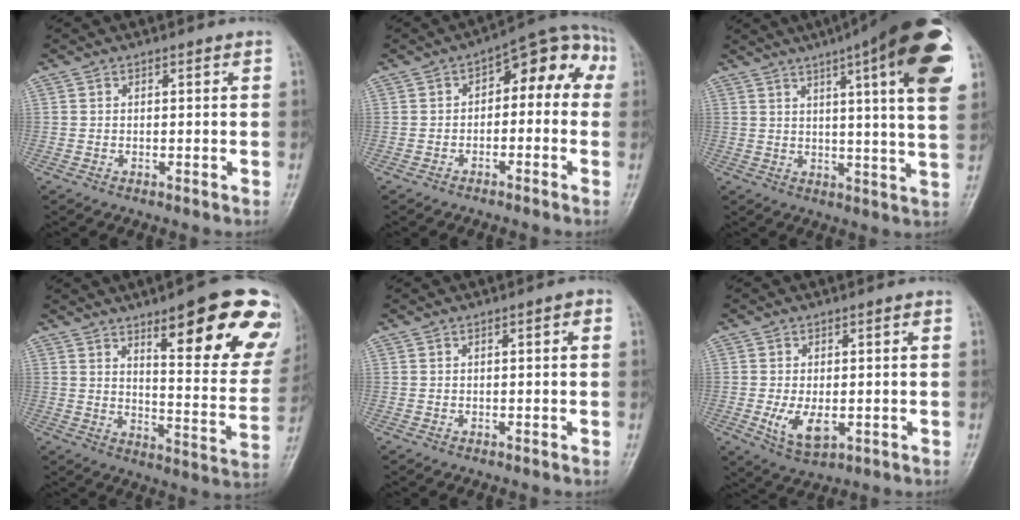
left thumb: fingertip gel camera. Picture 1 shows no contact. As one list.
[{"total": 10.0, "force": [0.3, 5.6, 8.3], "torque": [-0.065, 0.054, -0.010]}, {"total": 22.3, "force": [10.4, 3.7, 19.4], "torque": [-0.259, -0.017, 0.128]}, {"total": 21.6, "force": [11.3, 5.6, 17.5], "torque": [-0.189, -0.051, 0.157]}, {"total": 1.6, "force": [0.2, 0.4, 1.5], "torque": [-0.024, 0.005, 0.002]}, {"total": 6.7, "force": [-1.4, 3.4, 5.7], "torque": [-0.102, -0.002, -0.016]}]